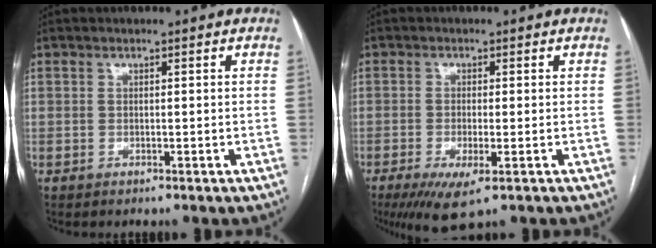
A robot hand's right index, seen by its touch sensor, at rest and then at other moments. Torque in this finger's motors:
{"motor_torque": [0.59, -0.28, 0.27, 0.08]}